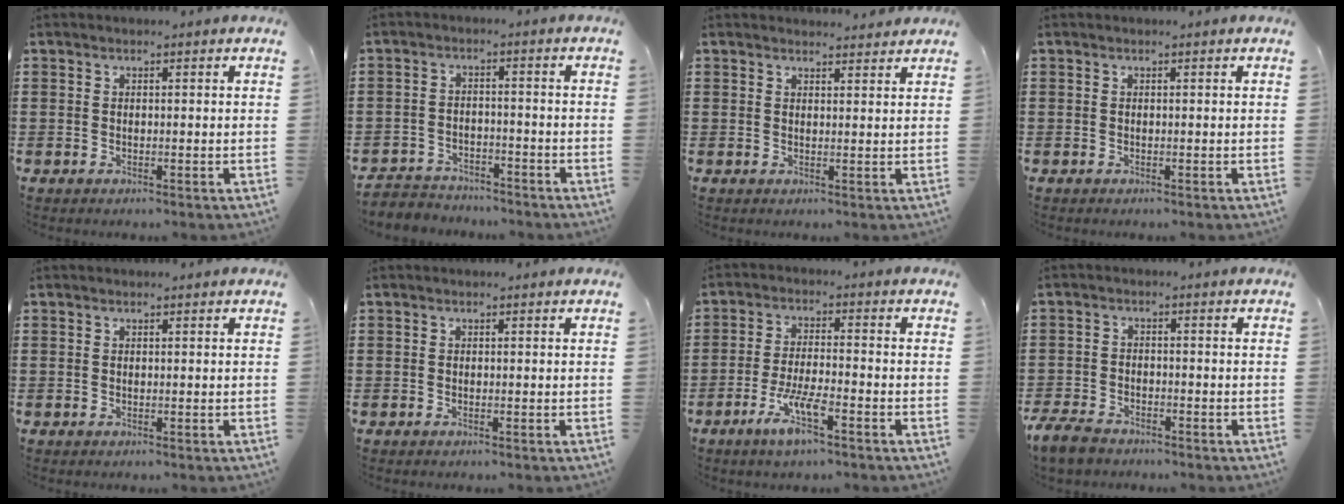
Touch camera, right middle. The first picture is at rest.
{"total": 3.4, "force": [-3.2, 0.9, -0.3], "torque": [-0.004, 0.001, -0.071]}
{"total": 1.8, "force": [1.7, 0.3, 0.1], "torque": [0.001, -0.001, 0.033]}
{"total": 0.0}
{"total": 0.0}
{"total": 0.0}
{"total": 6.4, "force": [-3.6, 1.1, 5.1], "torque": [-0.108, -0.010, -0.068]}
{"total": 3.9, "force": [-3.4, 1.6, 1.3], "torque": [-0.043, -0.001, -0.073]}